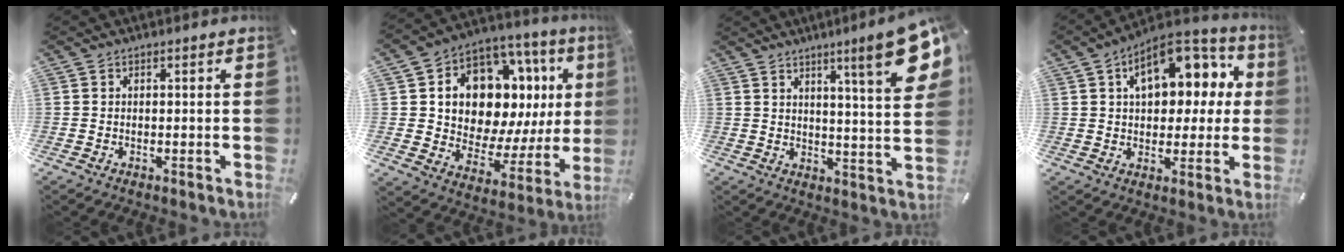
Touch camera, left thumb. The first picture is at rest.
{"total": 16.1, "force": [6.5, 10.3, 10.4], "torque": [-0.159, -0.056, 0.112]}
{"total": 15.9, "force": [8.3, 2.5, 13.3], "torque": [-0.190, -0.046, 0.122]}
{"total": 15.1, "force": [5.6, 9.6, 10.2], "torque": [-0.150, -0.017, 0.099]}